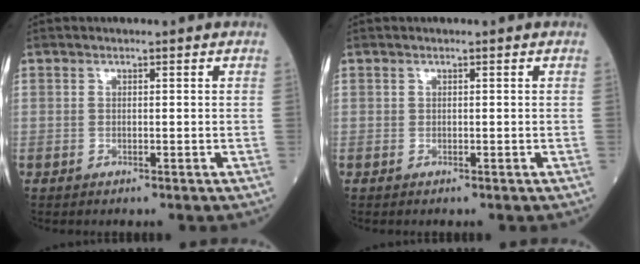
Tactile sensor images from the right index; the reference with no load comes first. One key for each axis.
{"total": 0.0}